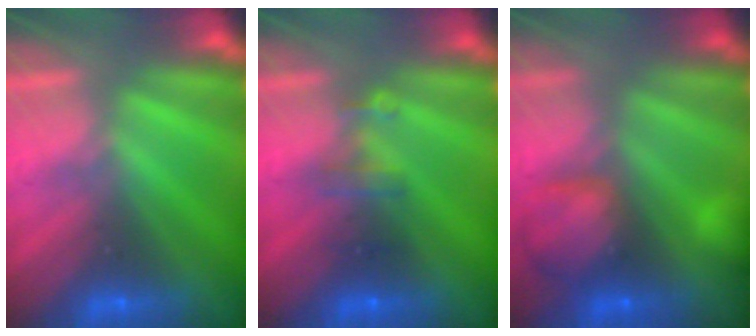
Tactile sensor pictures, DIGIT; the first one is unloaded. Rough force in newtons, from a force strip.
{"total": 2.8}
{"total": 12.7}